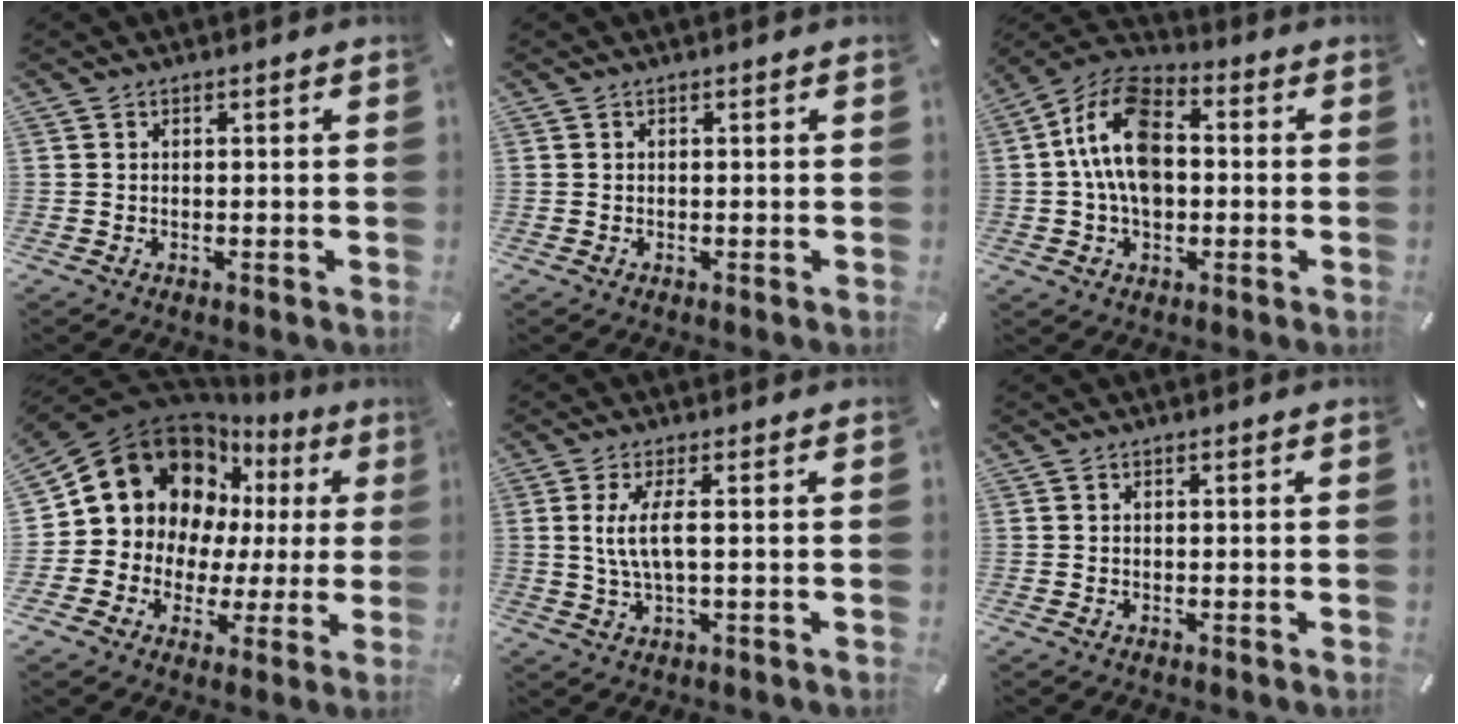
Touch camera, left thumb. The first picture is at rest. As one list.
[{"total": 0.0}, {"total": 14.1, "force": [0.0, 9.7, 10.3], "torque": [-0.232, 0.015, 0.000]}, {"total": 15.9, "force": [6.7, 13.2, 5.8], "torque": [-0.107, -0.050, 0.137]}, {"total": 6.8, "force": [0.8, 1.8, 6.5], "torque": [-0.144, -0.007, 0.006]}, {"total": 0.0}]